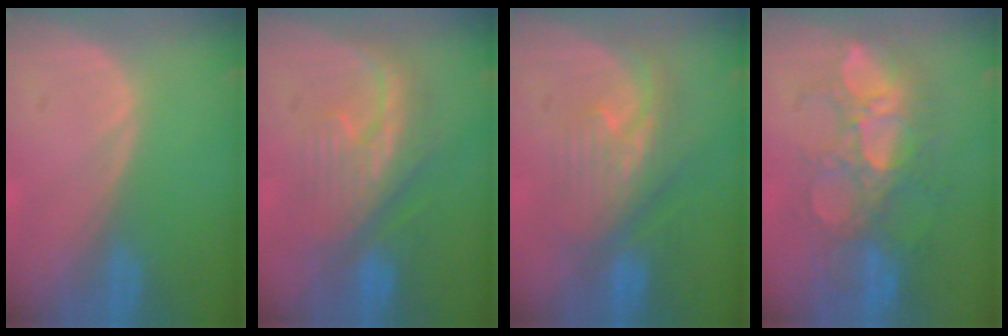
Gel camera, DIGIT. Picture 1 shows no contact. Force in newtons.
{"total": 8.0, "press": 7.9, "slide": 1.1}
{"total": 7.9, "press": 7.5, "slide": 2.5}
{"total": 10.1, "press": 9.2, "slide": 4.3}